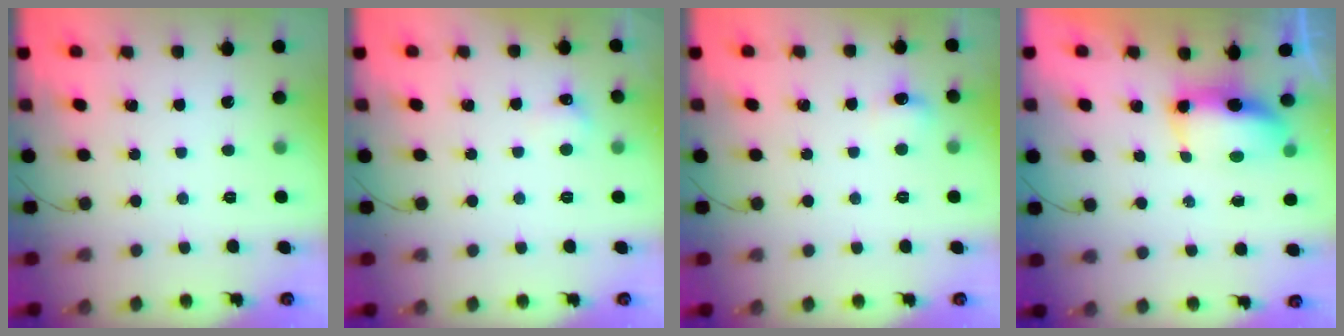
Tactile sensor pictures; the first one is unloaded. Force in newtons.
{"total": 4.2, "press": 4.1, "slide": 1.2}
{"total": 9.1, "press": 5.0, "slide": 7.7}
{"total": 7.1, "press": 7.0, "slide": 1.0}